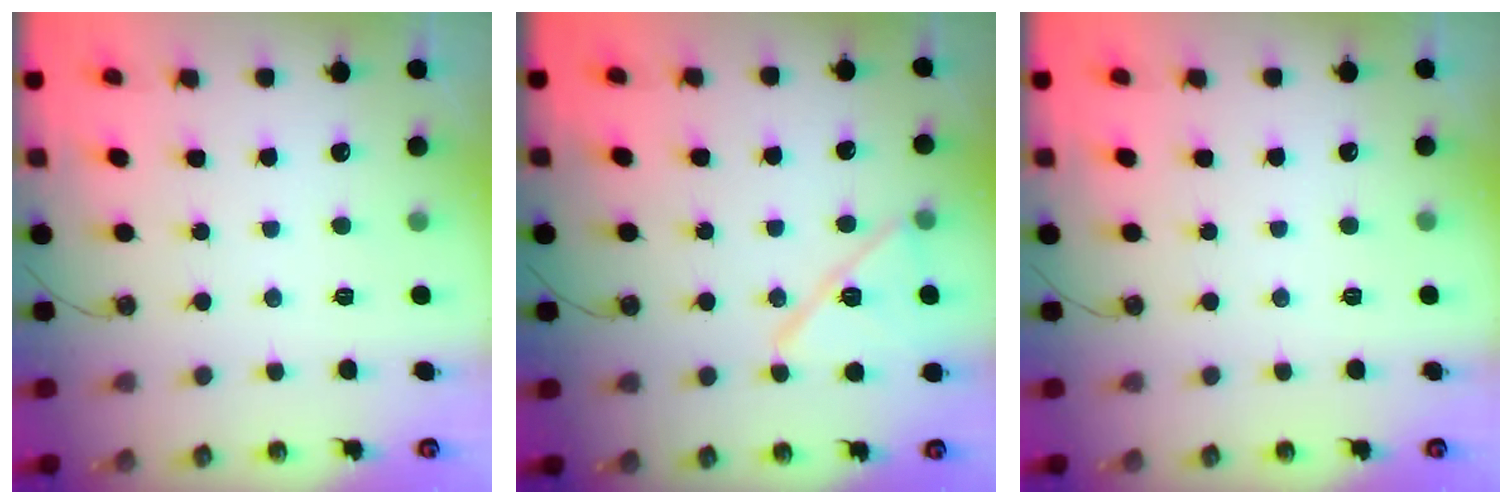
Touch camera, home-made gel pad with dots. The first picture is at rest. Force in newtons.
{"total": 12.7, "press": 12.6, "slide": 1.3}
{"total": 0.0}